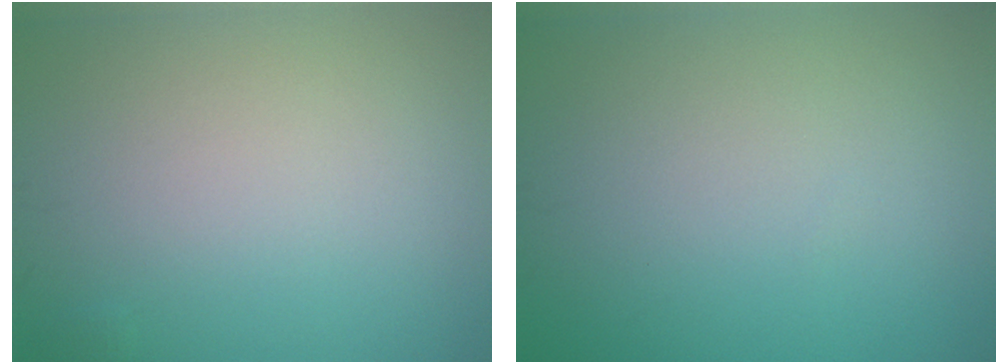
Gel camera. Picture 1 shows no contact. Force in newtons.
{"total": 0.0}